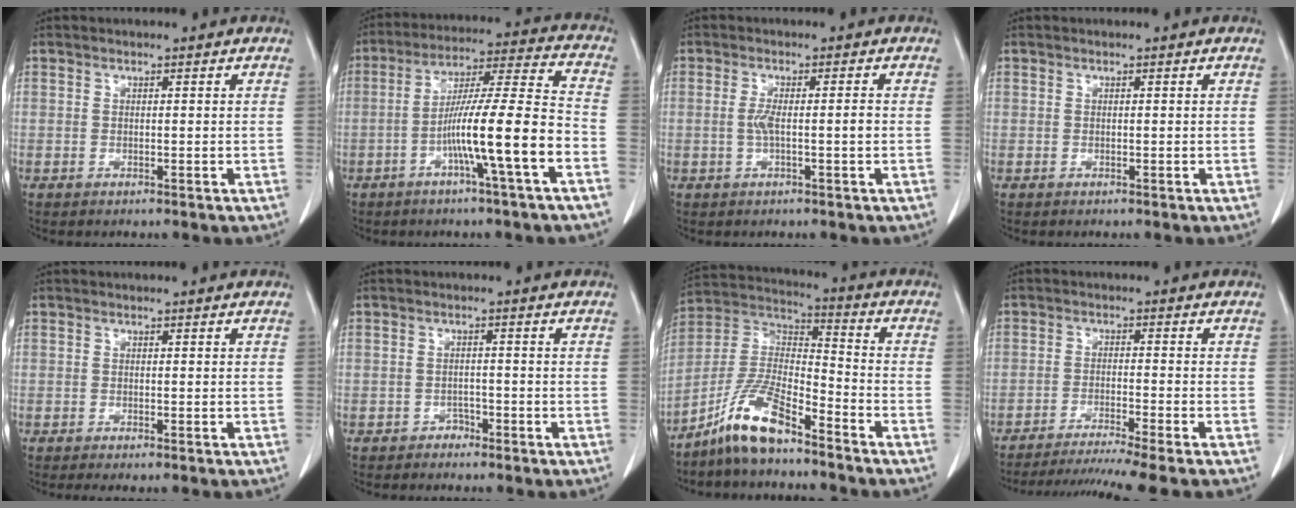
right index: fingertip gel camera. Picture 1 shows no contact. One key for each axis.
{"total": 13.6, "fx": -5.0, "fy": -0.6, "fz": 12.6, "tx": -0.219, "ty": 0.013, "tz": -0.088}
{"total": 3.3, "fx": -0.5, "fy": 0.3, "fz": 3.2, "tx": -0.063, "ty": 0.000, "tz": -0.009}
{"total": 0.0}
{"total": 1.1, "fx": -0.8, "fy": 0.1, "fz": 0.7, "tx": -0.010, "ty": -0.005, "tz": -0.013}
{"total": 1.5, "fx": -1.2, "fy": 0.9, "fz": 0.2, "tx": -0.004, "ty": 0.004, "tz": -0.022}
{"total": 10.9, "fx": -8.2, "fy": 2.1, "fz": 6.8, "tx": -0.153, "ty": 0.009, "tz": -0.161}
{"total": 11.9, "fx": -10.3, "fy": -2.2, "fz": 5.5, "tx": -0.065, "ty": -0.024, "tz": -0.162}